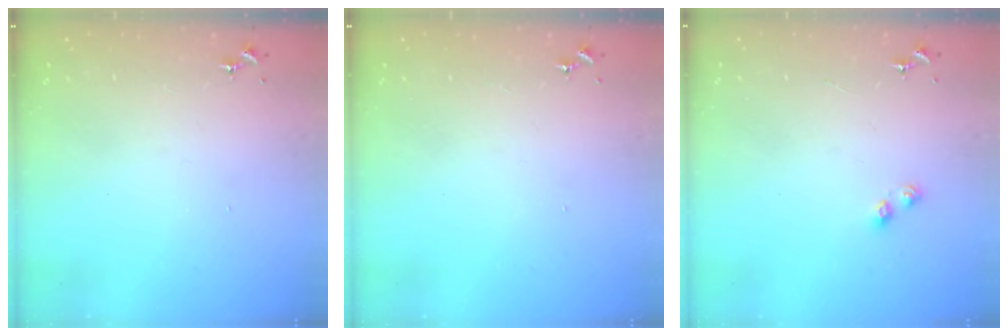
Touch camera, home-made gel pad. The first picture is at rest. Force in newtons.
{"total": 0.0}
{"total": 3.8, "press": 3.7, "slide": 0.7}